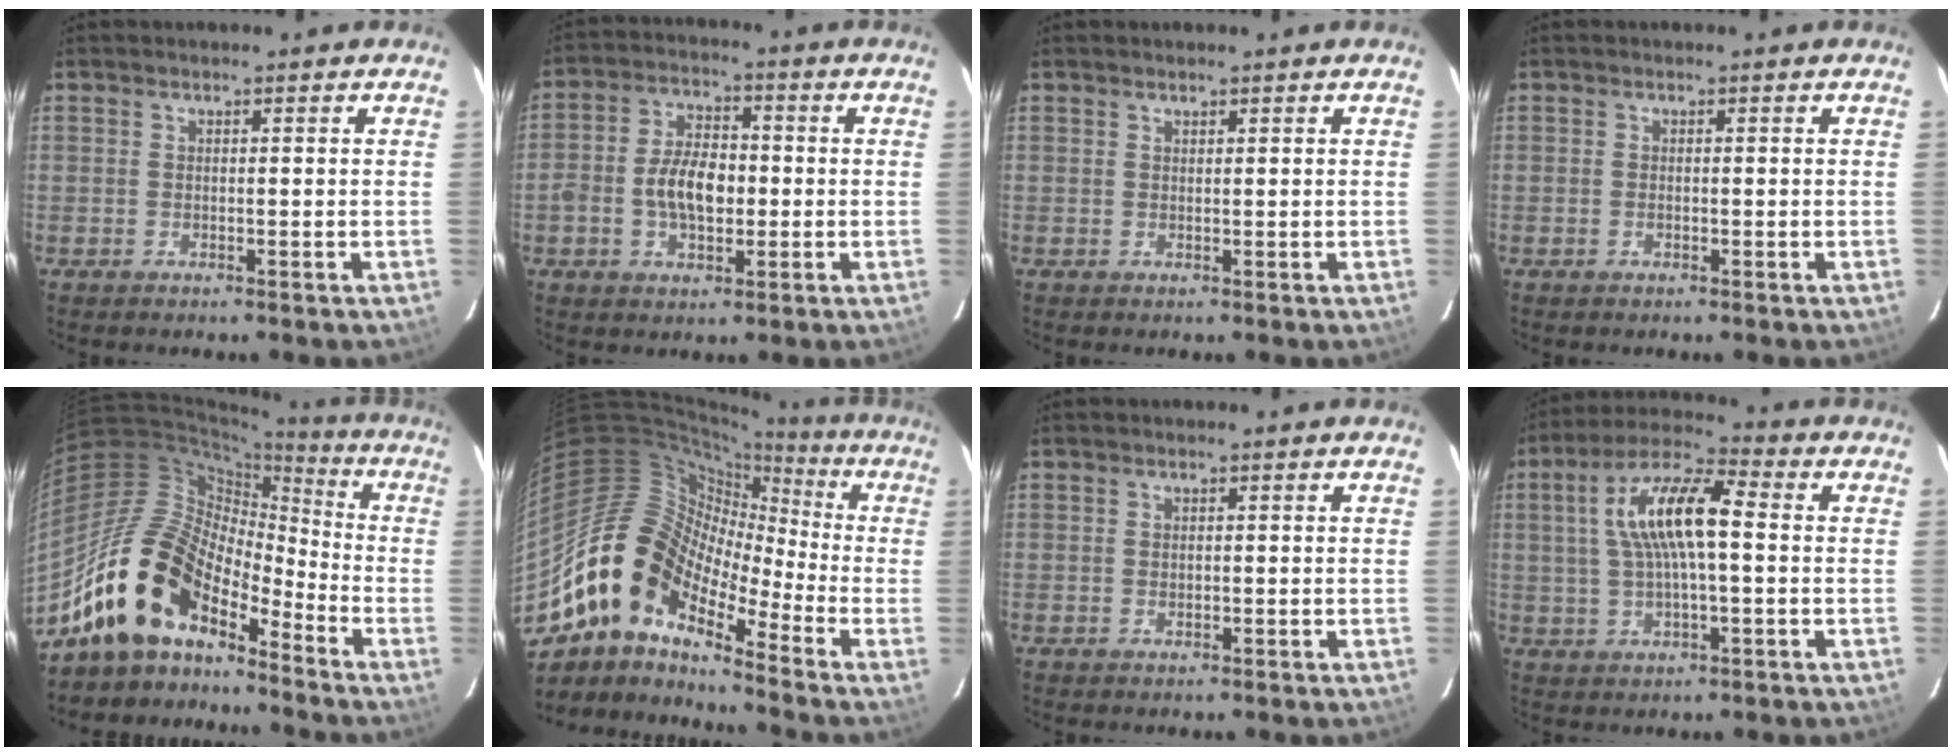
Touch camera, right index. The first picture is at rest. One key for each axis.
{"total": 8.6, "fx": -1.3, "fy": 5.0, "fz": 6.9, "tx": -0.137, "ty": 0.014, "tz": -0.022}
{"total": 0.5, "fx": 0.5, "fy": 0.2, "fz": 0.1, "tx": -0.001, "ty": 0.002, "tz": 0.010}
{"total": 0.5, "fx": -0.2, "fy": 0.3, "fz": 0.4, "tx": -0.006, "ty": 0.000, "tz": -0.004}
{"total": 16.3, "fx": -12.6, "fy": 6.8, "fz": 7.9, "tx": -0.142, "ty": 0.012, "tz": -0.247}
{"total": 16.1, "fx": -10.1, "fy": 7.6, "fz": 9.9, "tx": -0.164, "ty": 0.000, "tz": -0.210}
{"total": 0.7, "fx": 0.0, "fy": 0.6, "fz": 0.4, "tx": -0.006, "ty": 0.000, "tz": 0.001}
{"total": 12.6, "fx": 1.4, "fy": 3.7, "fz": 12.0, "tx": -0.225, "ty": 0.022, "tz": 0.022}